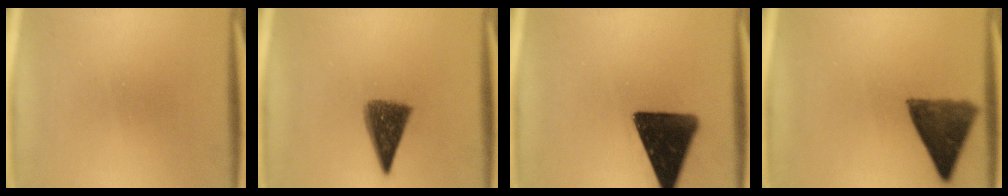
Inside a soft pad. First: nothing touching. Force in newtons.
{"total": 7.9}
{"total": 15.3}
{"total": 9.6}